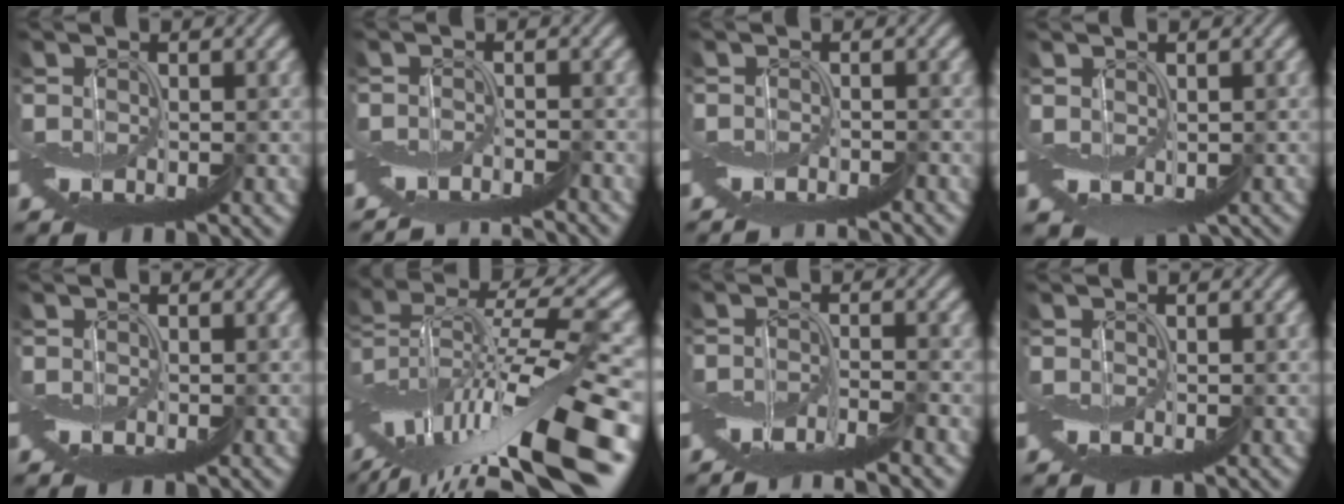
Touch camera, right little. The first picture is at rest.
{"total": 4.6, "force": [-4.3, 0.4, 1.6], "torque": [-0.025, -0.003, -0.066]}
{"total": 2.6, "force": [-2.5, -0.1, 0.9], "torque": [-0.017, -0.003, -0.040]}
{"total": 3.1, "force": [-0.7, 2.5, 1.6], "torque": [-0.022, -0.026, 0.008]}
{"total": 0.0}
{"total": 14.6, "force": [-3.4, 4.4, 13.5], "torque": [-0.244, 0.020, -0.051]}
{"total": 5.2, "force": [-3.8, 0.8, 3.5], "torque": [-0.056, -0.004, -0.072]}
{"total": 0.0}